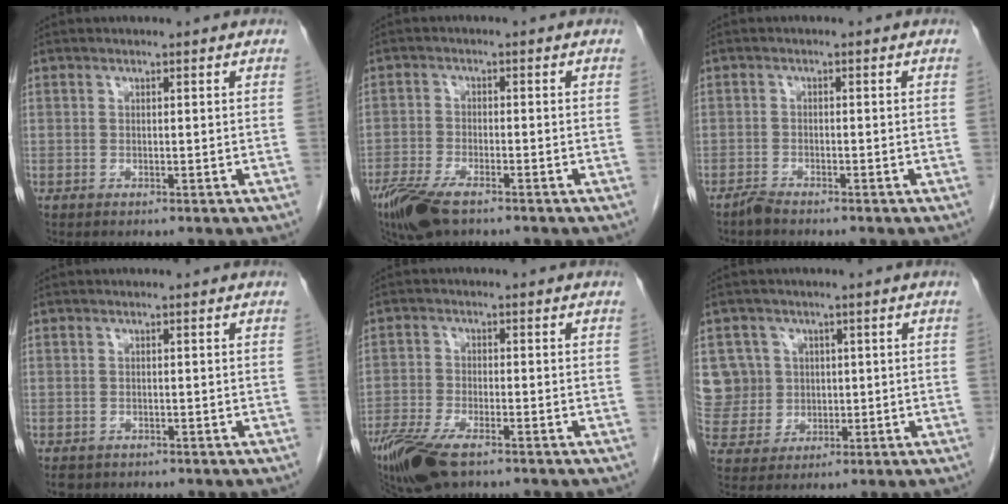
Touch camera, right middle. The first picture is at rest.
{"total": 7.6, "force": [-5.3, 2.3, 4.9], "torque": [-0.097, -0.016, -0.097]}
{"total": 1.5, "force": [-1.4, 0.1, 0.5], "torque": [-0.017, -0.003, -0.029]}
{"total": 2.1, "force": [-1.6, 1.4, 0.4], "torque": [-0.008, 0.000, -0.022]}
{"total": 9.9, "force": [-6.7, 3.0, 6.6], "torque": [-0.126, -0.020, -0.120]}
{"total": 8.7, "force": [2.2, 8.4, 0.5], "torque": [-0.023, 0.037, 0.057]}